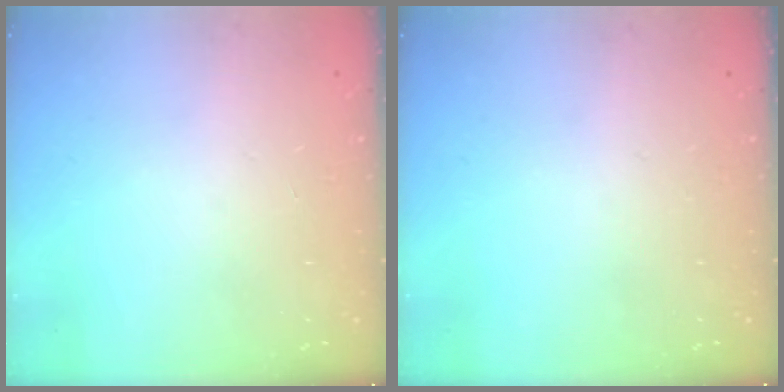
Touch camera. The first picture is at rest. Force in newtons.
{"total": 0.0}